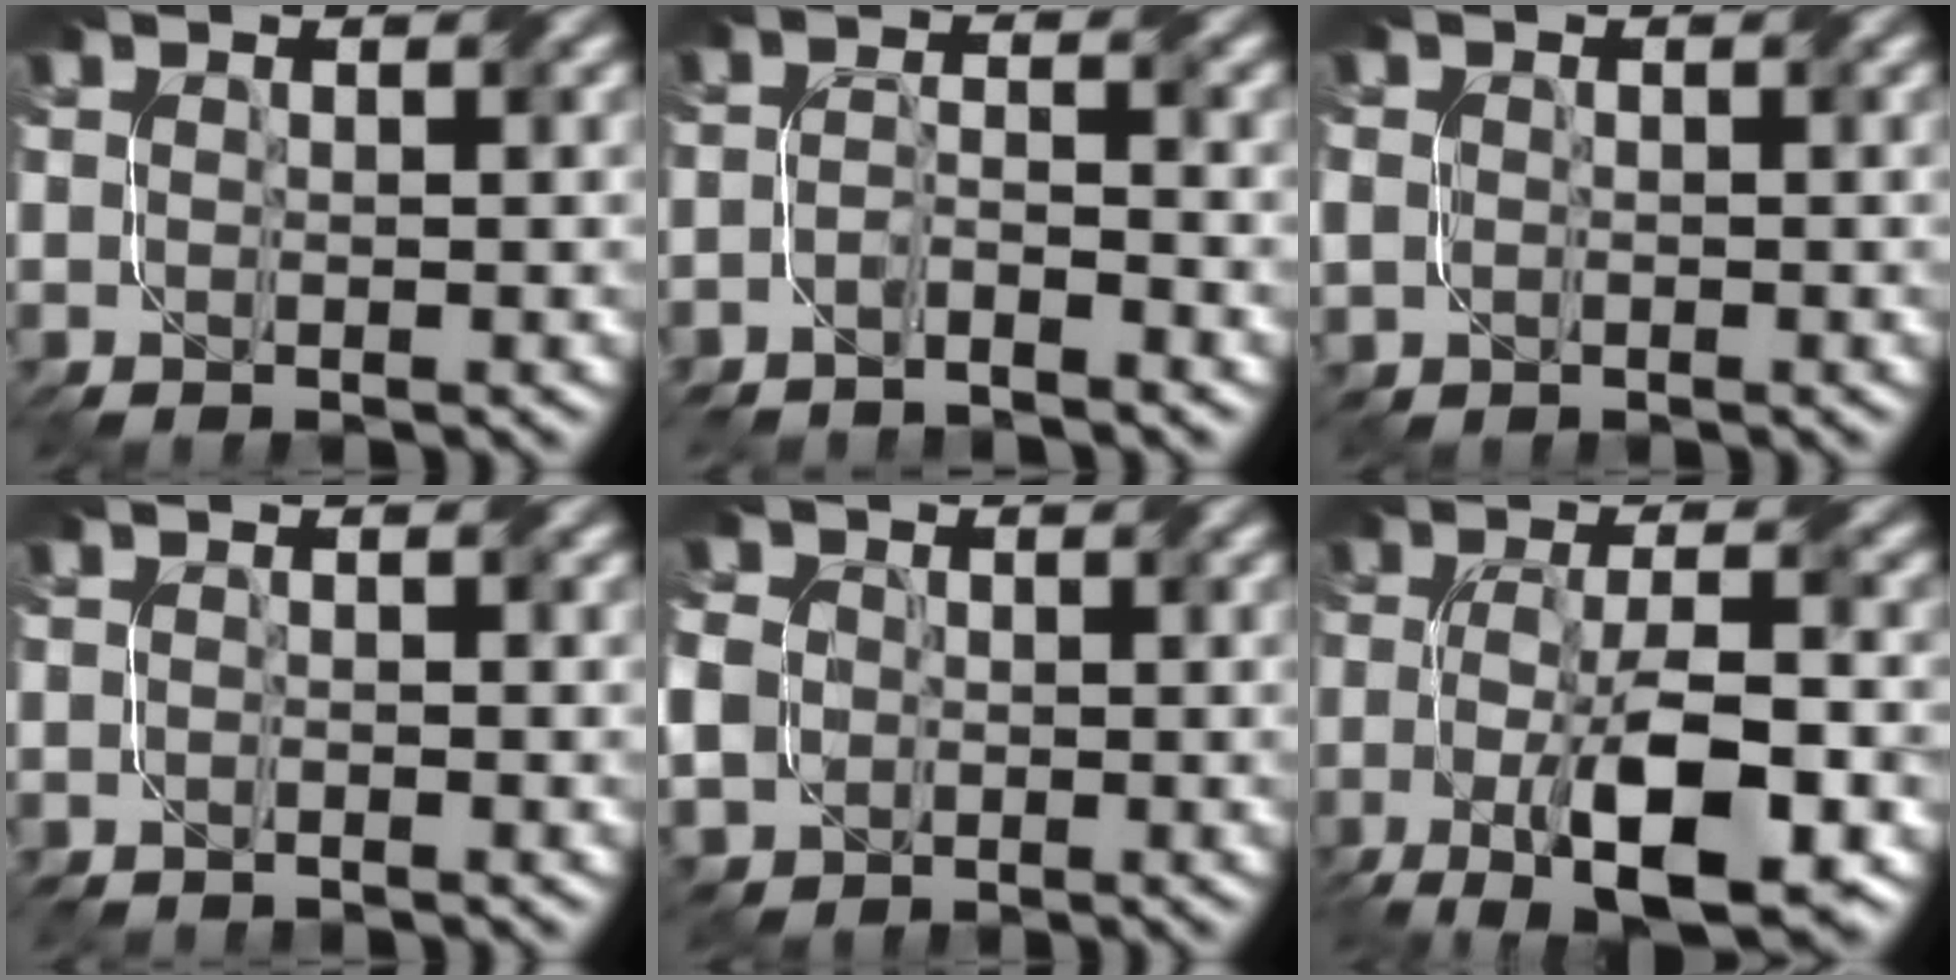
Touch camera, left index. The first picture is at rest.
{"total": 2.0, "force": [-1.9, 0.1, 0.5], "torque": [-0.013, 0.003, -0.040]}
{"total": 2.1, "force": [0.5, 2.0, 0.0], "torque": [-0.005, 0.007, 0.016]}
{"total": 0.8, "force": [-0.6, -0.2, -0.4], "torque": [0.011, 0.000, -0.012]}
{"total": 5.9, "force": [0.1, 5.5, 1.9], "torque": [-0.064, 0.013, -0.016]}
{"total": 9.5, "force": [-4.5, 3.3, 7.6], "torque": [-0.142, -0.002, -0.076]}